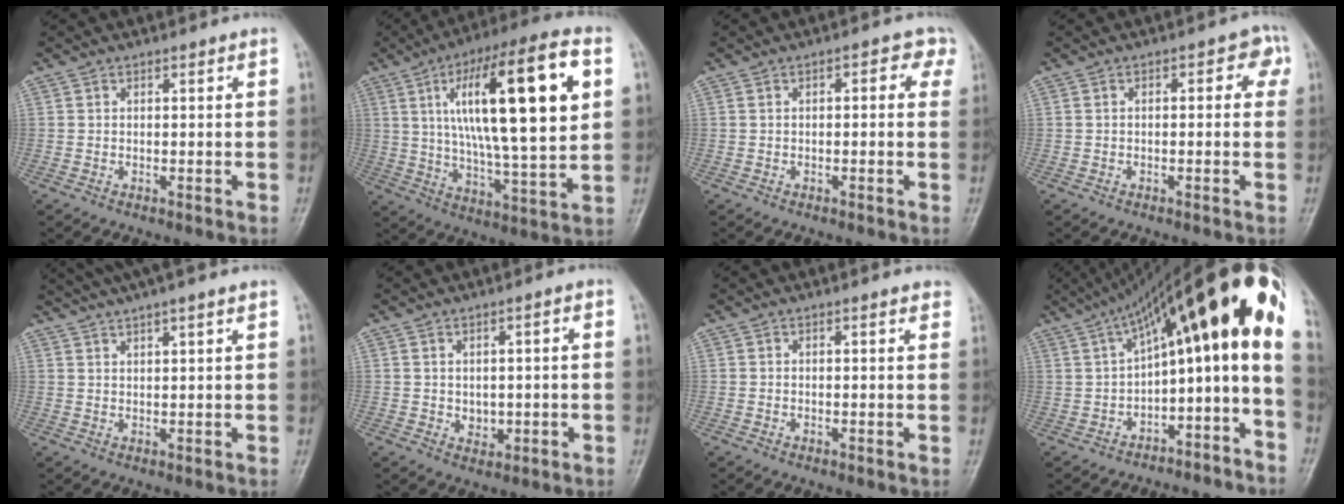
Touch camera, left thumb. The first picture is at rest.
{"total": 25.2, "force": [6.8, 6.3, 23.4], "torque": [-0.379, -0.002, 0.106]}
{"total": 3.6, "force": [1.0, 2.0, 2.8], "torque": [-0.009, 0.011, -0.002]}
{"total": 3.7, "force": [0.4, 2.1, 3.0], "torque": [-0.013, 0.021, -0.005]}
{"total": 8.1, "force": [6.3, 0.5, 5.1], "torque": [-0.079, 0.023, 0.101]}
{"total": 3.4, "force": [-0.2, 2.3, 2.4], "torque": [-0.022, 0.007, 0.003]}
{"total": 1.8, "force": [1.3, 0.5, 1.1], "torque": [-0.005, 0.002, 0.011]}
{"total": 21.6, "force": [-1.9, 7.1, 20.3], "torque": [-0.233, 0.125, -0.017]}